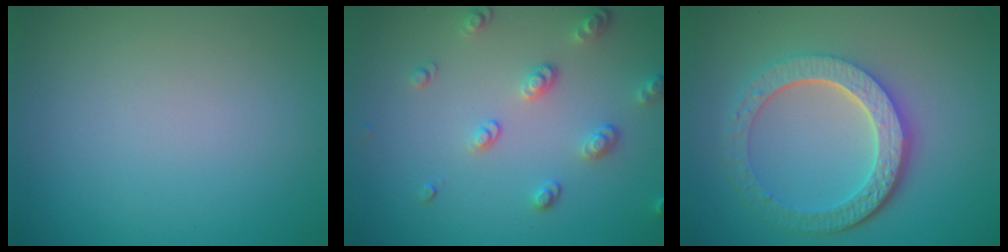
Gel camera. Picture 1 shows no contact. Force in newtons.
{"total": 2.6, "press": 2.4, "slide": 0.9}
{"total": 6.1, "press": 4.6, "slide": 4.0}